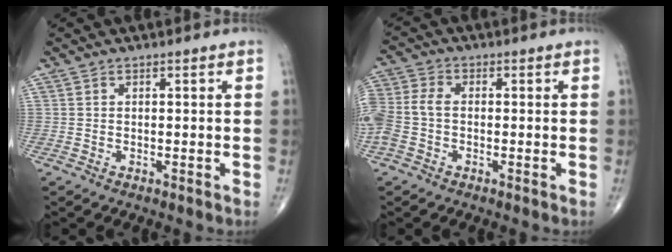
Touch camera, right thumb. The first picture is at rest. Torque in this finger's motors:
{"motor_torque": [0.27, 0.27, 1.09, -0.04, 0.23]}